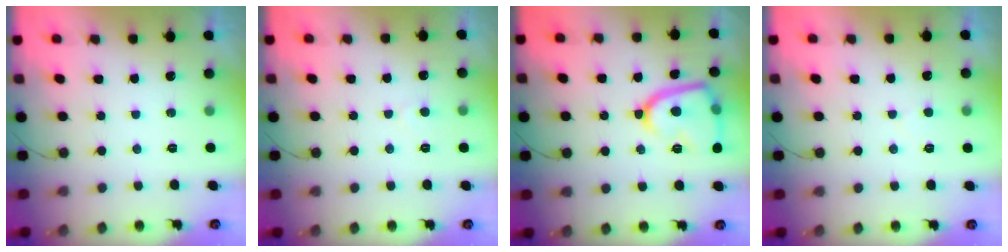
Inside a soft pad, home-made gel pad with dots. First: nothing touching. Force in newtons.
{"total": 2.7, "press": 2.7, "slide": 0.3}
{"total": 15.1, "press": 15.0, "slide": 1.4}
{"total": 3.0, "press": 3.0, "slide": 0.3}